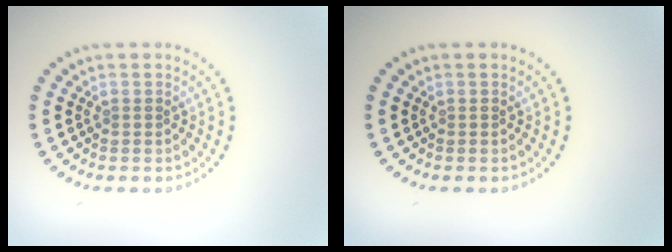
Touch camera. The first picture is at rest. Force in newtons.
{"total": 0.0}